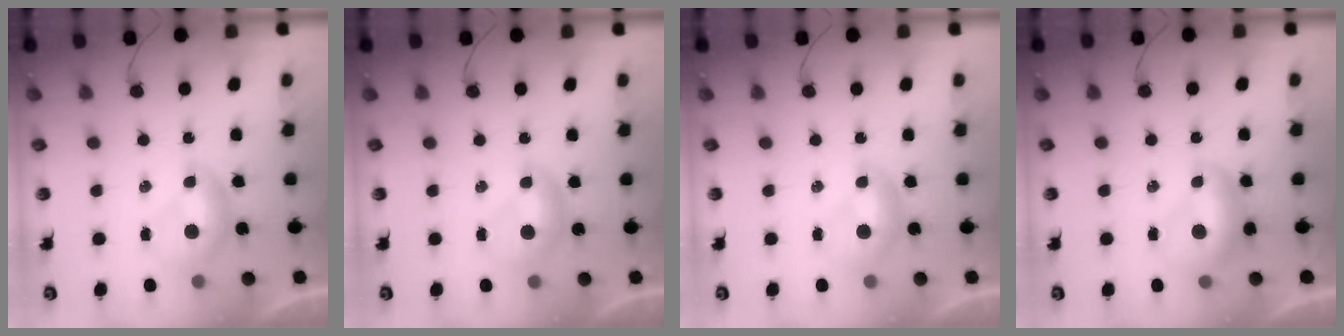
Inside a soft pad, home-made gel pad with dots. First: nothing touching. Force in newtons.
{"total": 0.0}
{"total": 0.0}
{"total": 1.6, "press": 1.6, "slide": 0.4}